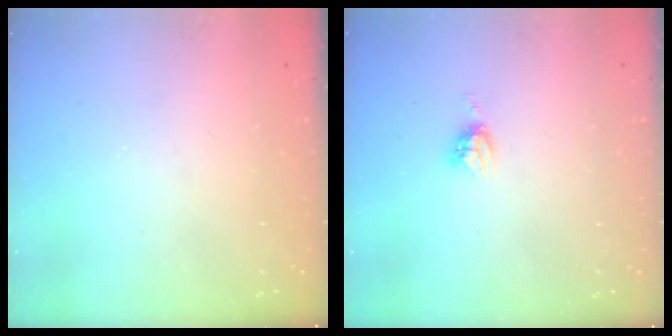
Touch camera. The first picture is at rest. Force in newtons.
{"total": 4.4, "press": 4.4, "slide": 0.2}